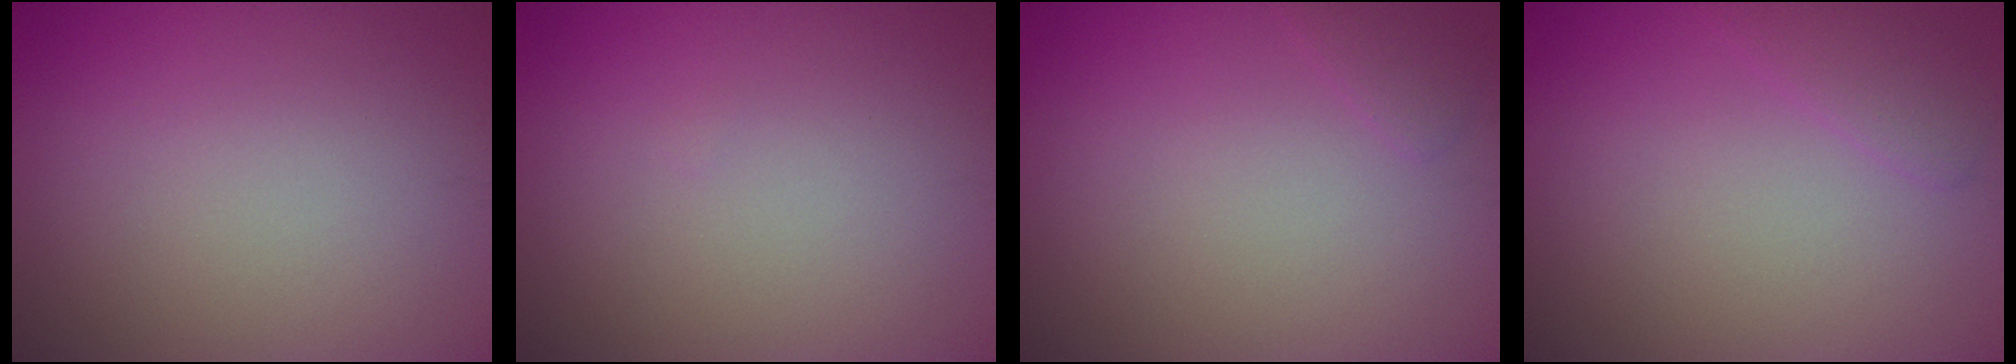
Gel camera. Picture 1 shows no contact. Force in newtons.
{"total": 0.0}
{"total": 0.9, "press": 0.9, "slide": 0.1}
{"total": 1.5, "press": 1.5, "slide": 0.1}